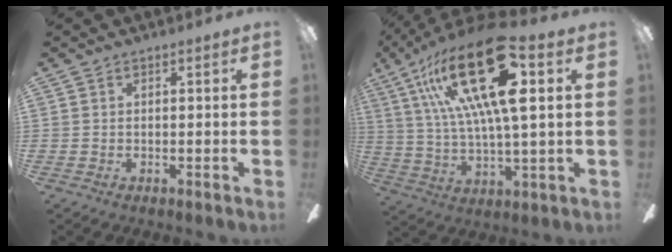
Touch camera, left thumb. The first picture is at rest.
{"total": 26.4, "force": [10.9, 8.2, 22.6], "torque": [-0.427, -0.041, 0.170]}